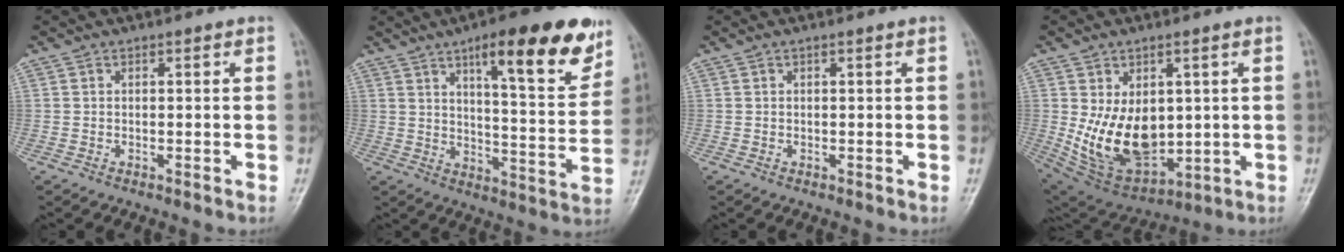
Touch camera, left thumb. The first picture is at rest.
{"total": 18.0, "force": [10.5, 4.7, 13.9], "torque": [-0.159, -0.050, 0.152]}
{"total": 0.0}
{"total": 15.0, "force": [0.6, 9.5, 11.6], "torque": [-0.166, -0.022, 0.043]}